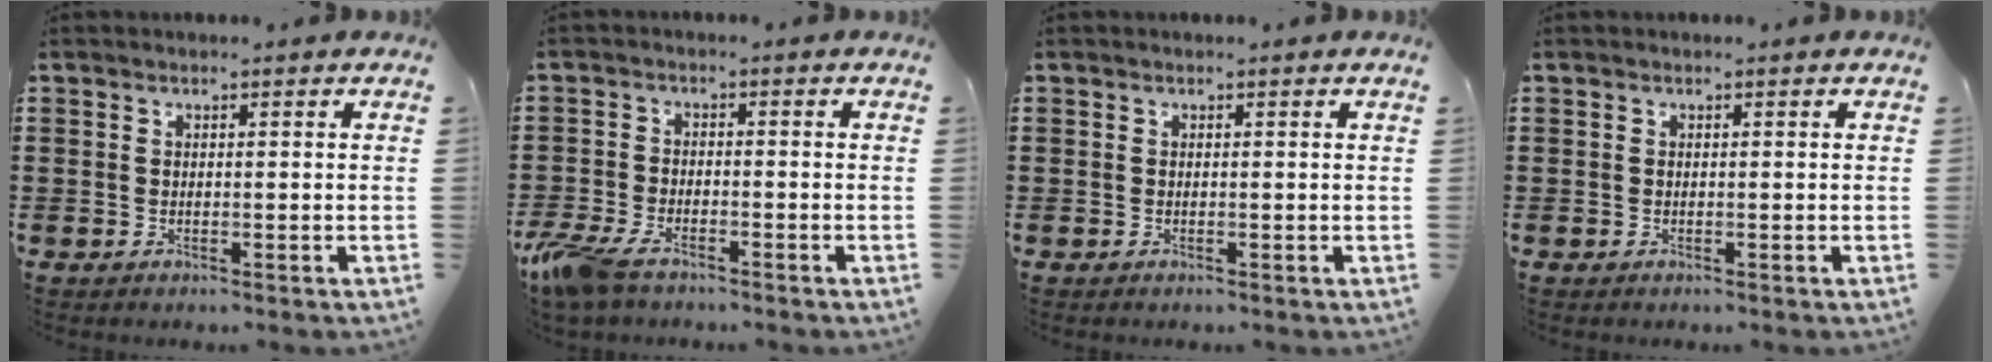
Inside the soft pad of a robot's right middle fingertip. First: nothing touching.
{"total": 5.4, "force": [-4.1, 1.7, 3.0], "torque": [-0.091, -0.013, -0.087]}
{"total": 0.0}
{"total": 0.0}